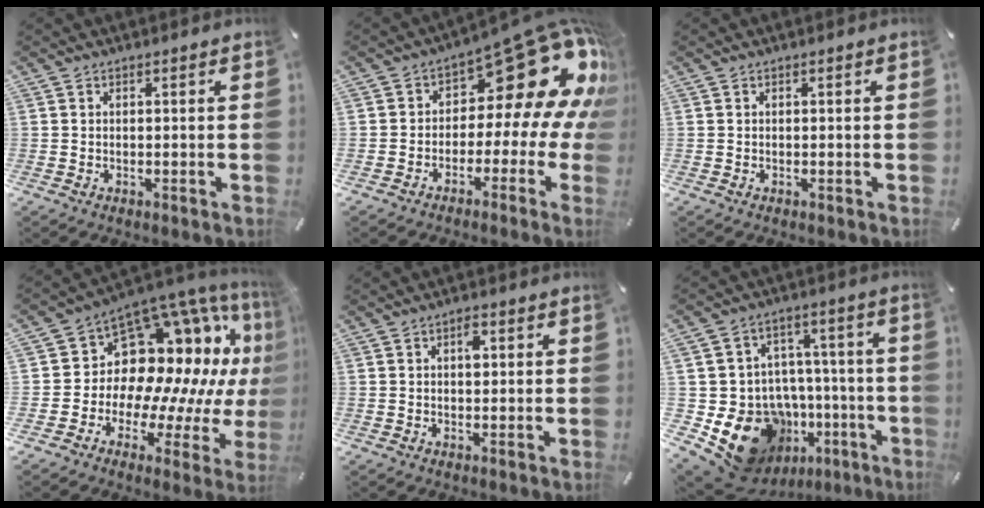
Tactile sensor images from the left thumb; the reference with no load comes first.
{"total": 20.9, "force": [8.8, 10.4, 15.8], "torque": [-0.209, -0.068, 0.148]}
{"total": 0.0}
{"total": 14.0, "force": [6.7, 10.0, 7.1], "torque": [-0.083, -0.115, 0.122]}
{"total": 2.7, "force": [0.7, 1.4, 2.1], "torque": [-0.021, -0.002, 0.005]}
{"total": 18.5, "force": [-7.8, 14.4, 8.6], "torque": [-0.138, 0.038, -0.099]}